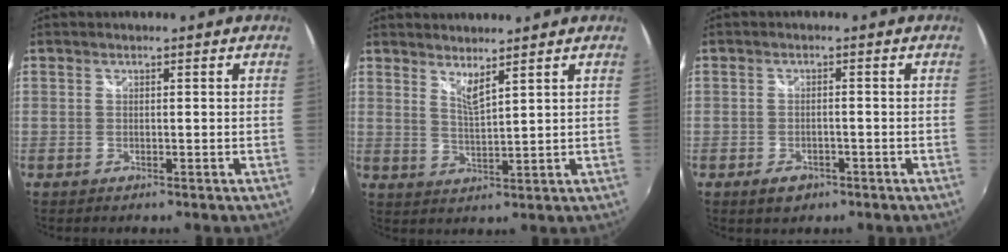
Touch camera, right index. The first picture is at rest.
{"total": 3.6, "force": [3.0, -0.1, 1.9], "torque": [-0.036, -0.007, 0.048]}
{"total": 3.5, "force": [-1.9, 2.1, 2.0], "torque": [-0.043, -0.006, -0.029]}